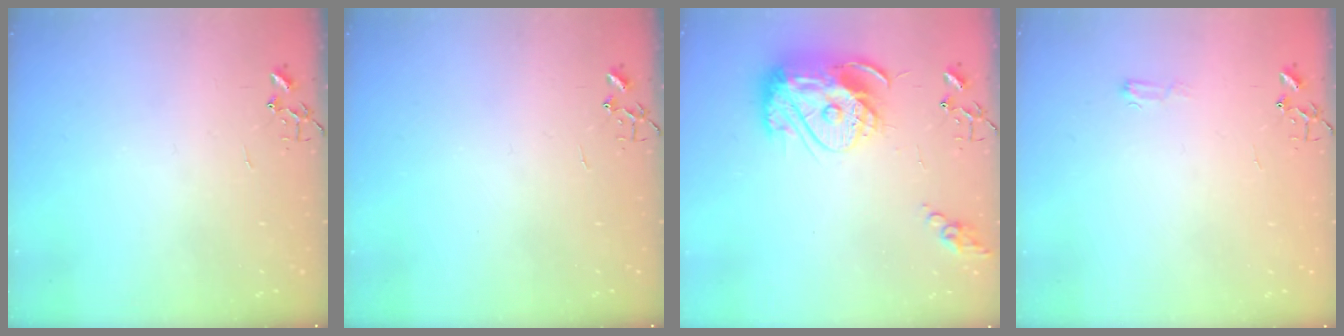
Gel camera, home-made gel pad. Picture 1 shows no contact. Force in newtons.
{"total": 0.0}
{"total": 16.6, "press": 16.5, "slide": 1.4}
{"total": 4.6, "press": 4.5, "slide": 0.6}